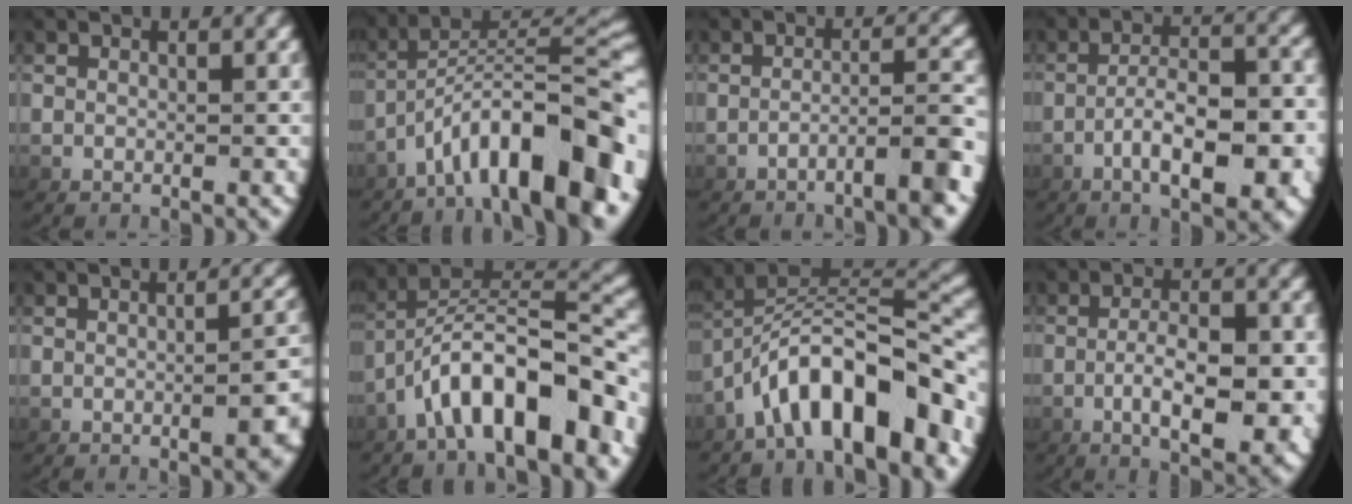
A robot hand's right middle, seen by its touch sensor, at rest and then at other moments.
{"total": 9.6, "force": [-3.1, 3.9, 8.3], "torque": [-0.120, -0.005, -0.039]}
{"total": 4.2, "force": [-2.5, 0.4, 3.3], "torque": [-0.051, 0.007, -0.043]}
{"total": 6.0, "force": [-2.7, 1.7, 5.2], "torque": [-0.078, 0.000, -0.040]}
{"total": 3.7, "force": [-1.1, 1.1, 3.4], "torque": [-0.032, 0.007, -0.019]}
{"total": 6.8, "force": [-2.3, 2.9, 5.7], "torque": [-0.099, -0.001, -0.029]}
{"total": 7.8, "force": [-2.5, 3.8, 6.3], "torque": [-0.113, -0.001, -0.034]}
{"total": 6.6, "force": [-1.6, 2.2, 6.0], "torque": [-0.091, -0.007, -0.023]}